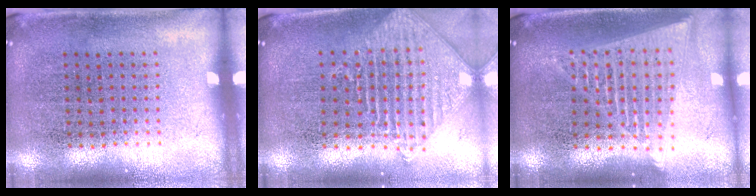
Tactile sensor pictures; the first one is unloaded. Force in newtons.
{"total": 1.9, "press": 1.6, "slide": 1.0}
{"total": 1.9, "press": 1.6, "slide": 1.0}